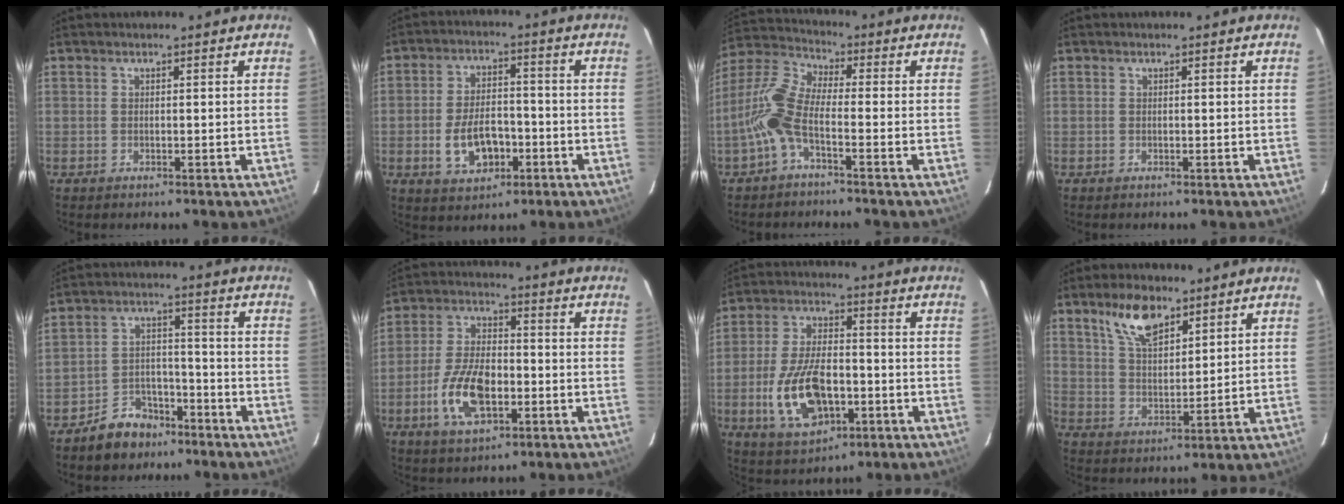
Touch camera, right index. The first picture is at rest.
{"total": 9.1, "force": [-3.1, 5.4, 6.6], "torque": [-0.133, 0.008, -0.039]}
{"total": 8.2, "force": [-3.2, 2.6, 7.1], "torque": [-0.169, 0.014, -0.071]}
{"total": 0.0}
{"total": 8.2, "force": [-6.0, 5.2, 1.8], "torque": [-0.045, 0.023, -0.086]}
{"total": 11.8, "force": [-4.1, 5.7, 9.5], "torque": [-0.199, -0.001, -0.071]}
{"total": 14.6, "force": [-4.3, 7.8, 11.6], "torque": [-0.241, -0.002, -0.063]}
{"total": 9.2, "force": [6.1, 4.0, 5.7], "torque": [-0.101, 0.008, 0.119]}